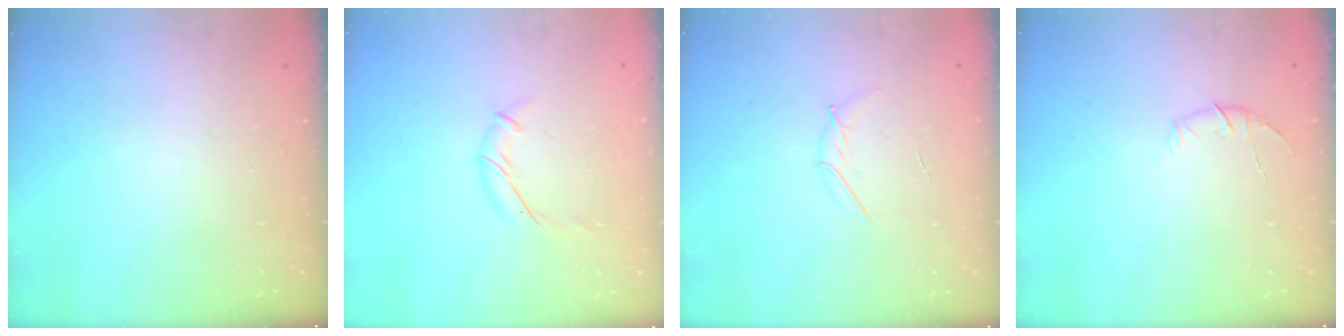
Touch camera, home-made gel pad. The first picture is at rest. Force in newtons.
{"total": 7.7, "press": 7.6, "slide": 0.8}
{"total": 3.8, "press": 3.6, "slide": 1.1}
{"total": 6.0, "press": 5.8, "slide": 1.5}